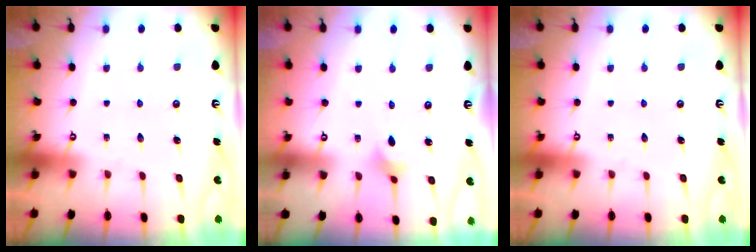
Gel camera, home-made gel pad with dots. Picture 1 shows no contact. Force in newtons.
{"total": 2.6, "press": 2.6, "slide": 0.6}
{"total": 0.0}